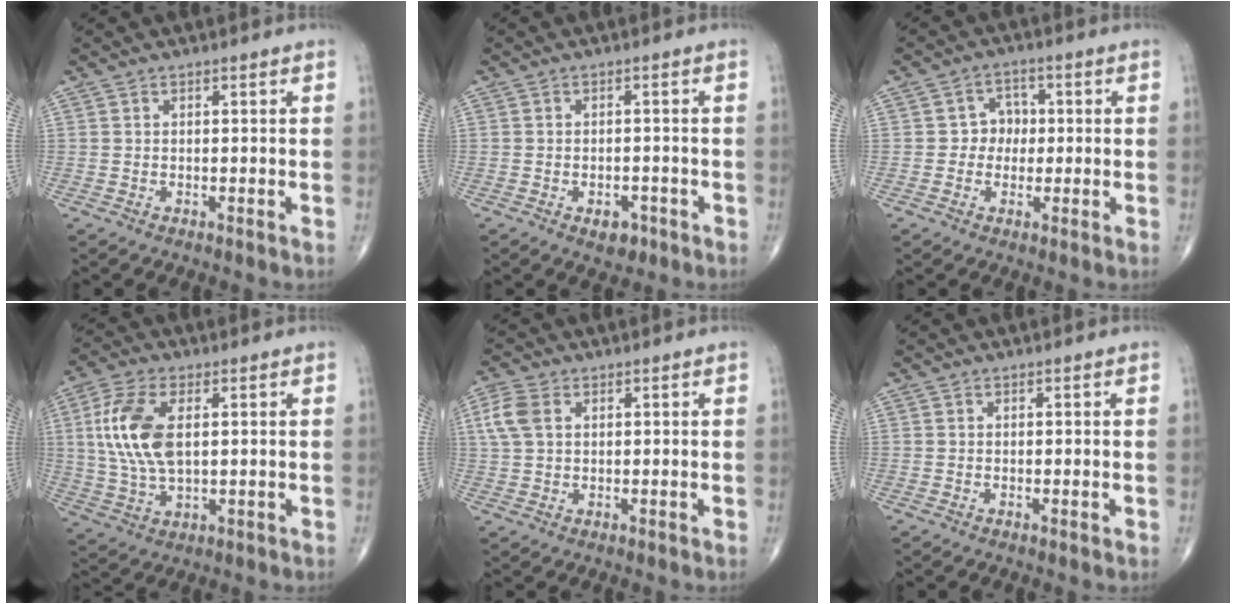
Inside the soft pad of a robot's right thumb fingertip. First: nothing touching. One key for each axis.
{"total": 3.4, "fx": -1.8, "fy": 2.1, "fz": 2.0, "tx": -0.016, "ty": 0.008, "tz": -0.020}
{"total": 4.3, "fx": -0.1, "fy": 3.9, "fz": 1.8, "tx": 0.007, "ty": 0.012, "tz": -0.012}
{"total": 12.7, "fx": 2.2, "fy": 6.5, "fz": 10.6, "tx": -0.230, "ty": -0.001, "tz": 0.044}
{"total": 5.3, "fx": 1.6, "fy": 3.5, "fz": 3.7, "tx": -0.091, "ty": 0.010, "tz": 0.031}
{"total": 0.5, "fx": 0.0, "fy": 0.1, "fz": 0.5, "tx": -0.012, "ty": -0.002, "tz": -0.001}